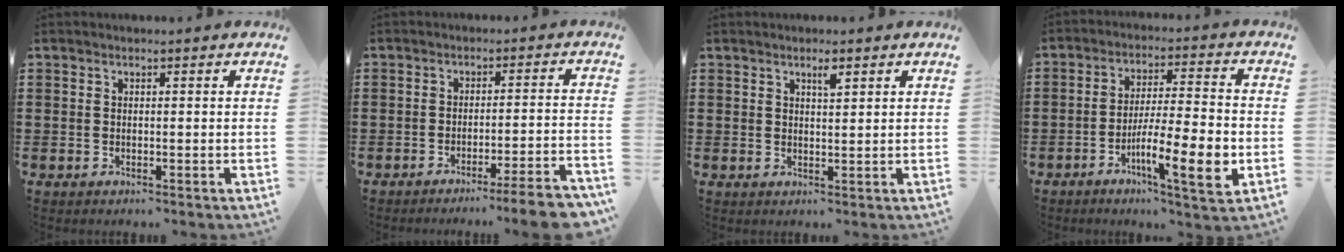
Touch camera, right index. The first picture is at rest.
{"total": 5.5, "force": [-4.5, -0.7, 3.1], "torque": [-0.049, -0.017, -0.085]}
{"total": 1.8, "force": [1.1, 0.4, 1.4], "torque": [-0.021, 0.000, 0.016]}
{"total": 10.8, "force": [-4.0, 1.2, 9.9], "torque": [-0.176, -0.006, -0.072]}